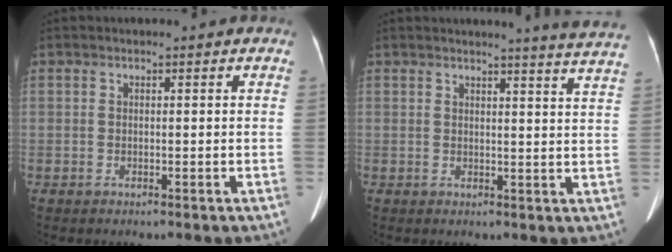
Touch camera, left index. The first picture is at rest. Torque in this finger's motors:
{"motor_torque": [0.00, -0.23, -0.05, 0.05]}